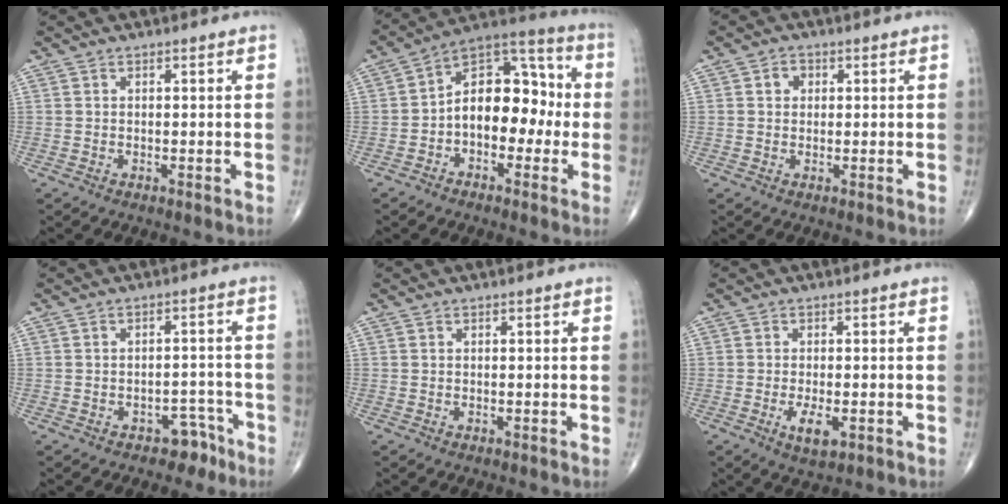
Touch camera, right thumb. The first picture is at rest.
{"total": 14.0, "force": [-1.6, 8.9, 10.7], "torque": [-0.127, 0.049, -0.042]}
{"total": 2.3, "force": [0.5, 2.0, 1.1], "torque": [-0.006, 0.003, 0.005]}
{"total": 4.3, "force": [-2.9, 2.8, 1.5], "torque": [0.002, 0.036, -0.037]}
{"total": 0.0}
{"total": 4.3, "force": [-1.4, 1.8, 3.7], "torque": [-0.065, -0.006, -0.020]}